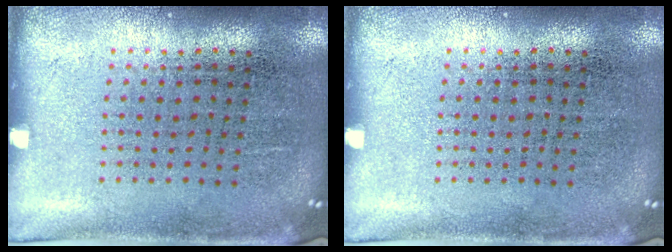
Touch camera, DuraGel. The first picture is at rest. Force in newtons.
{"total": 0.0}